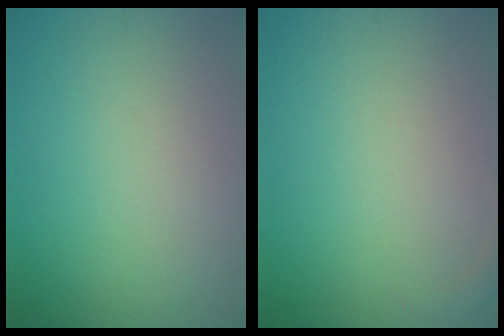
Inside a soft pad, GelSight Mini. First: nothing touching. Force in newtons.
{"total": 1.0, "press": 1.0, "slide": 0.2}